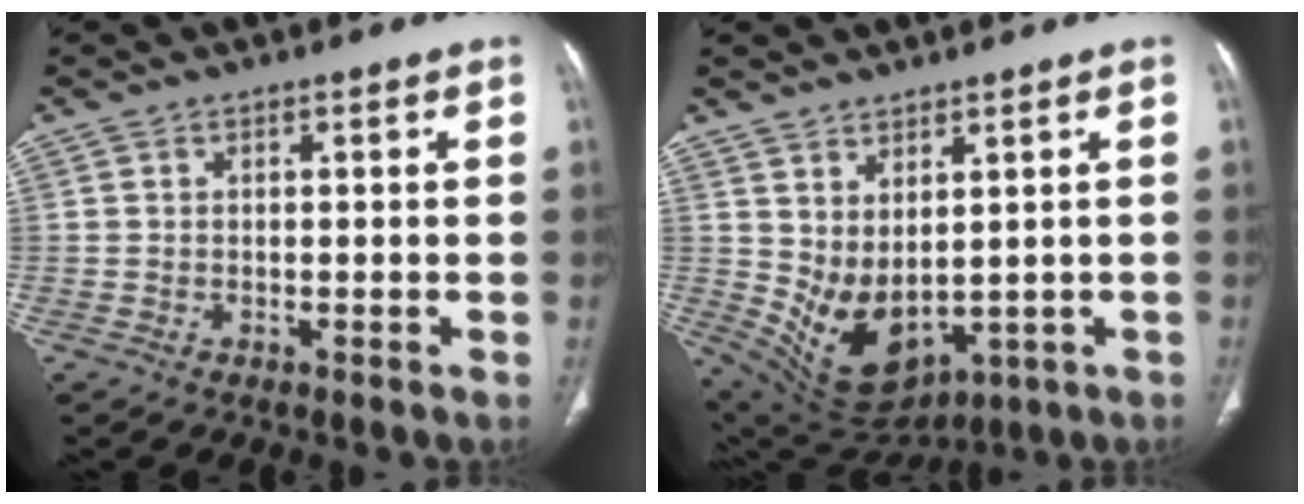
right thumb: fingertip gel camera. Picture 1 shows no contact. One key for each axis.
{"total": 11.7, "fx": 0.7, "fy": 6.7, "fz": 9.5, "tx": -0.153, "ty": -0.023, "tz": 0.051}